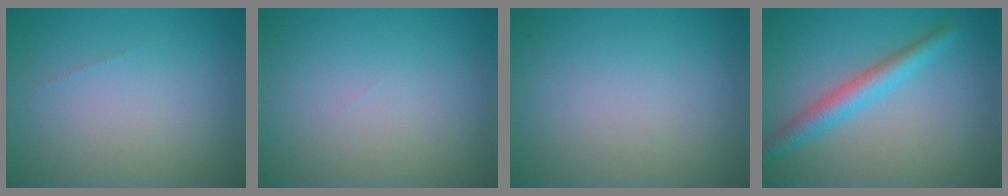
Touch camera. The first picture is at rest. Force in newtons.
{"total": 0.0}
{"total": 0.0}
{"total": 3.3, "press": 3.3, "slide": 0.2}